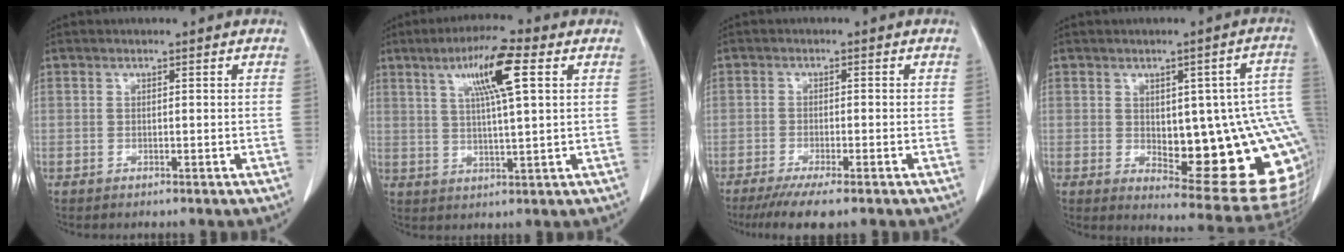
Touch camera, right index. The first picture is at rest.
{"total": 9.5, "force": [3.8, 0.6, 8.7], "torque": [-0.155, 0.011, 0.062]}
{"total": 5.6, "force": [-4.1, 0.4, 3.8], "torque": [-0.062, -0.013, -0.068]}
{"total": 21.2, "force": [-1.9, 6.5, 20.1], "torque": [-0.171, 0.016, 0.002]}